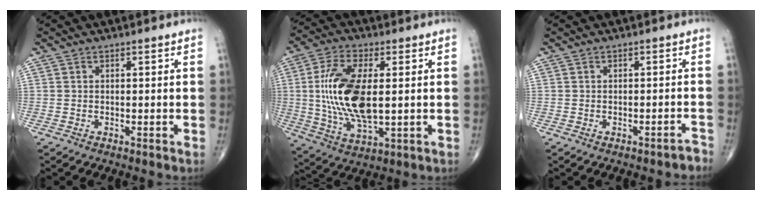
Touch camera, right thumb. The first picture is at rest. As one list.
[{"total": 16.6, "force": [1.1, 7.5, 14.8], "torque": [-0.299, -0.011, 0.027]}, {"total": 1.6, "force": [-1.4, 0.4, 0.4], "torque": [-0.003, 0.022, -0.016]}]